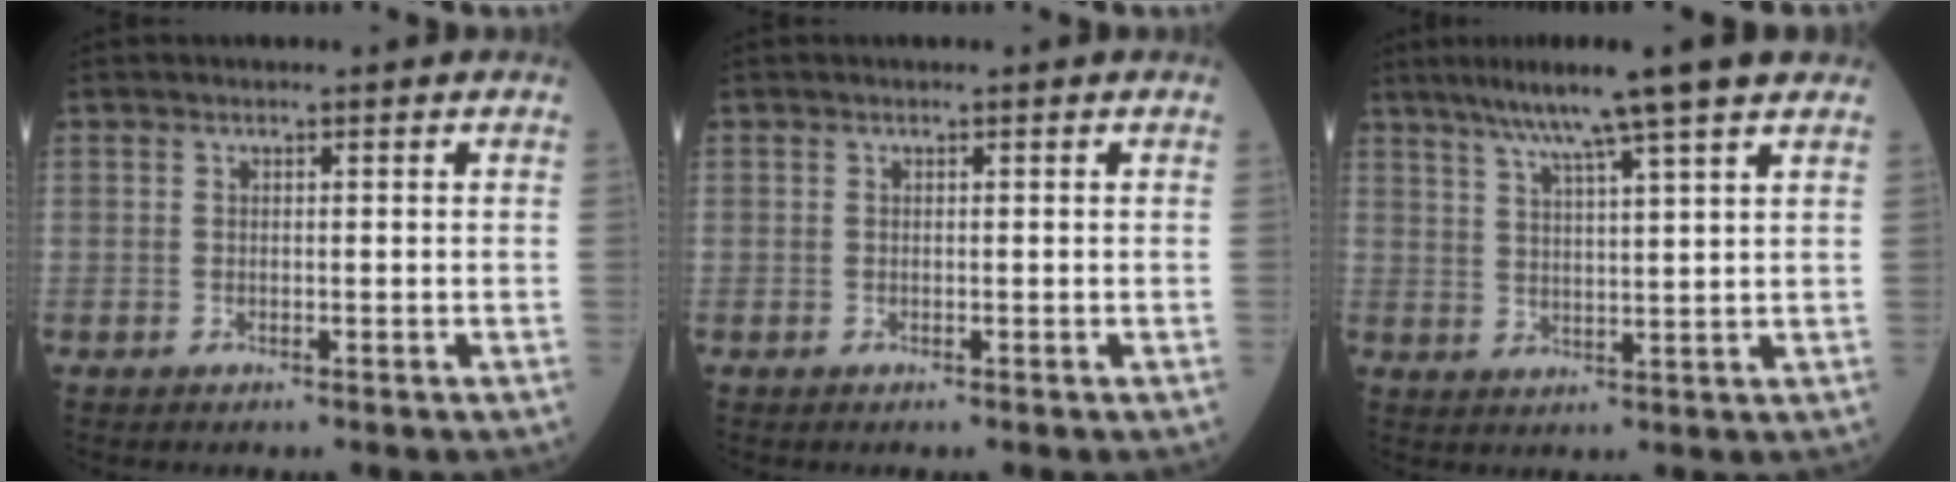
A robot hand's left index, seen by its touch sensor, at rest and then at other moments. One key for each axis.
{"total": 0.0}
{"total": 10.8, "fx": 8.1, "fy": -0.7, "fz": 7.0, "tx": -0.114, "ty": 0.020, "tz": 0.119}